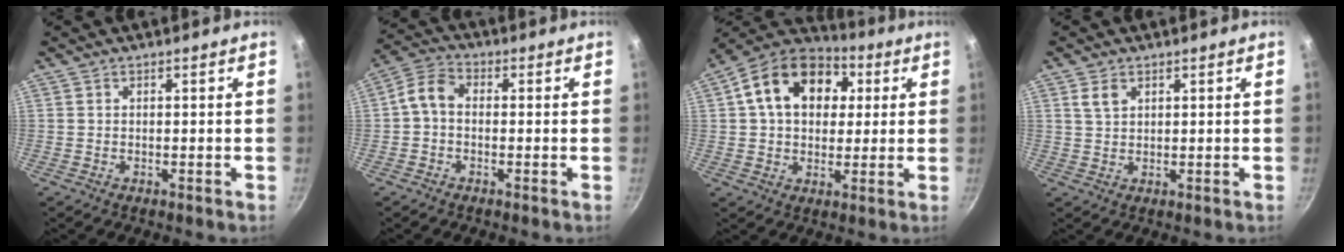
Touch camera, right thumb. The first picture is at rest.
{"total": 5.1, "force": [-0.7, 3.5, 3.7], "torque": [-0.077, 0.029, -0.029]}
{"total": 17.8, "force": [4.6, 12.9, 11.4], "torque": [-0.172, 0.021, 0.060]}
{"total": 2.9, "force": [1.4, 1.8, 1.8], "torque": [-0.027, -0.002, 0.028]}